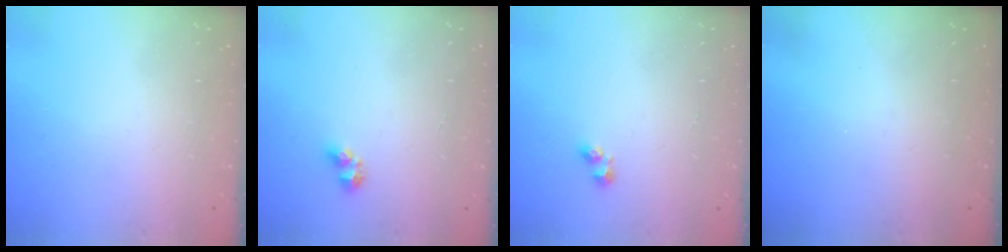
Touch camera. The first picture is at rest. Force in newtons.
{"total": 4.9, "press": 4.9, "slide": 0.5}
{"total": 2.5, "press": 2.5, "slide": 0.2}
{"total": 0.0}